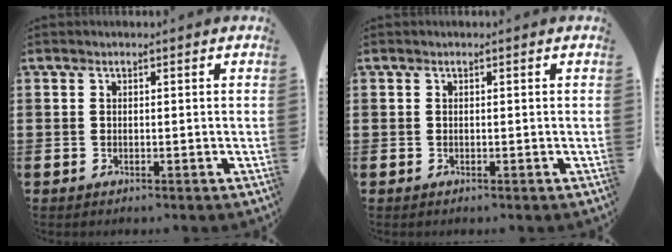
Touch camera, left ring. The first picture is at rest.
{"total": 0.0}